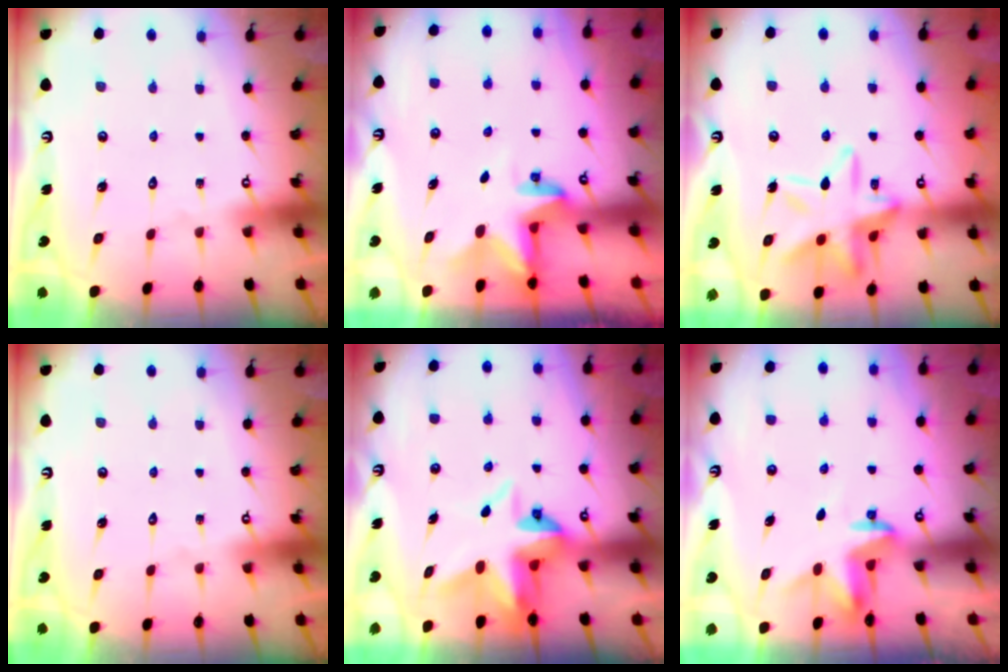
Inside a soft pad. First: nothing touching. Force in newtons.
{"total": 3.0, "press": 3.0, "slide": 0.1}
{"total": 15.9, "press": 15.9, "slide": 1.3}
{"total": 0.0}
{"total": 6.4, "press": 6.4, "slide": 0.6}
{"total": 3.2, "press": 3.2, "slide": 0.2}